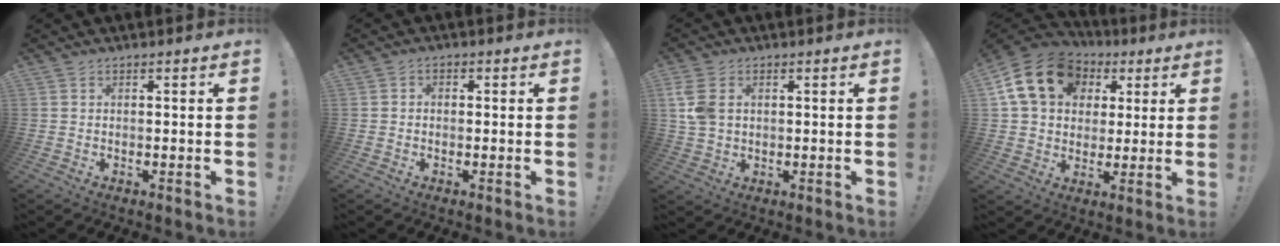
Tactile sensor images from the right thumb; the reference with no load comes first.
{"total": 1.7, "force": [-0.9, 1.2, 0.9], "torque": [-0.019, 0.009, -0.016]}
{"total": 6.9, "force": [2.2, 4.9, 4.4], "torque": [-0.090, -0.006, 0.040]}
{"total": 18.6, "force": [6.7, 14.1, 10.2], "torque": [-0.167, -0.014, 0.132]}